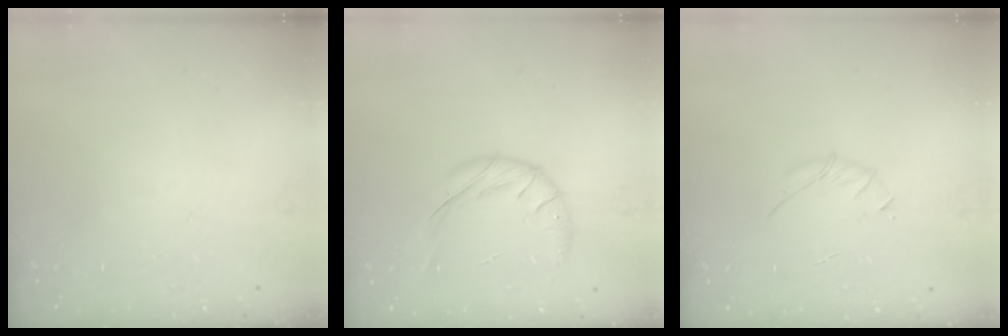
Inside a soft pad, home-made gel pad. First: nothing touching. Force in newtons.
{"total": 9.7, "press": 9.7, "slide": 0.8}
{"total": 3.3, "press": 3.2, "slide": 0.9}